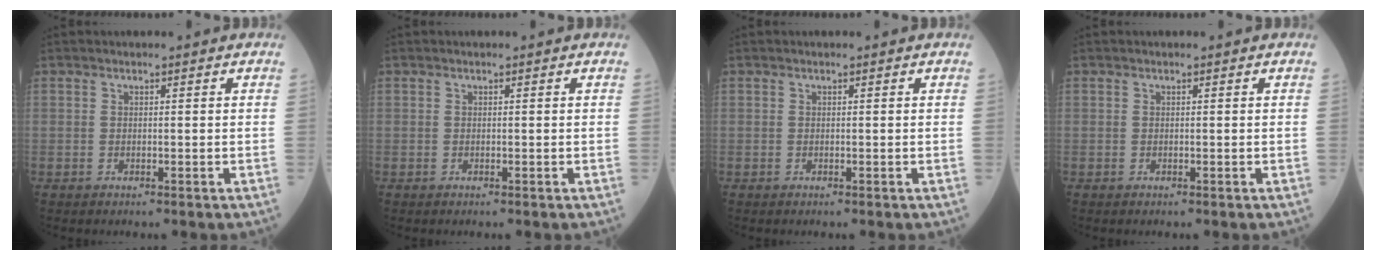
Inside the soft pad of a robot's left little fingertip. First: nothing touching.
{"total": 0.0}
{"total": 0.0}
{"total": 0.0}